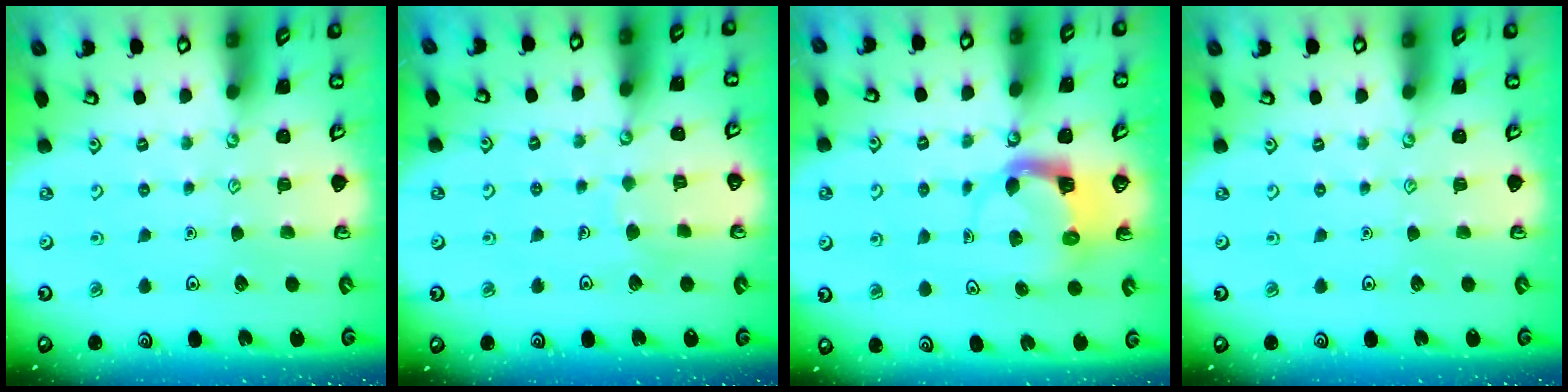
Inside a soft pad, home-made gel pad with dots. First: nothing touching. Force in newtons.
{"total": 4.6, "press": 4.6, "slide": 0.3}
{"total": 3.7, "press": 3.6, "slide": 0.7}
{"total": 0.0}